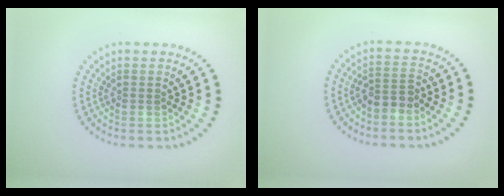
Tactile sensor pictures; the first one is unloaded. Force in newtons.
{"total": 2.1, "press": 1.7, "slide": 1.2}